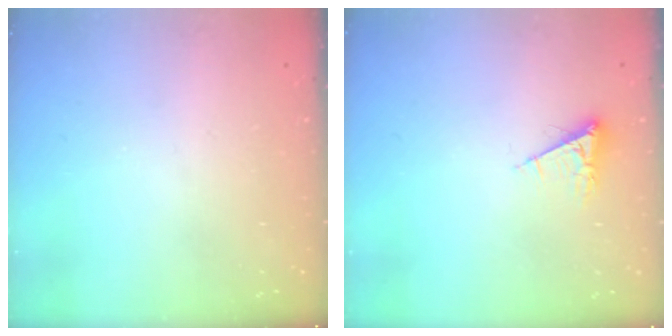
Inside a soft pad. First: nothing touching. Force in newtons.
{"total": 4.5, "press": 4.4, "slide": 0.6}